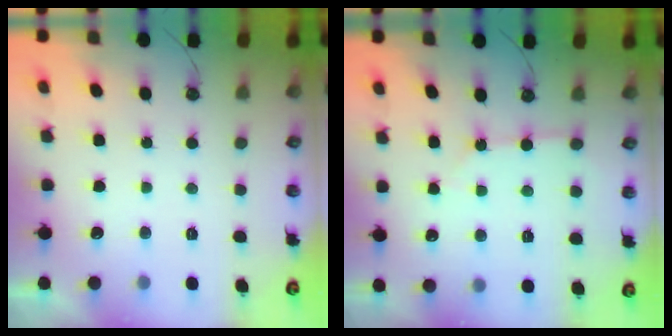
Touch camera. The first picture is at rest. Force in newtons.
{"total": 3.8, "press": 3.8, "slide": 0.4}